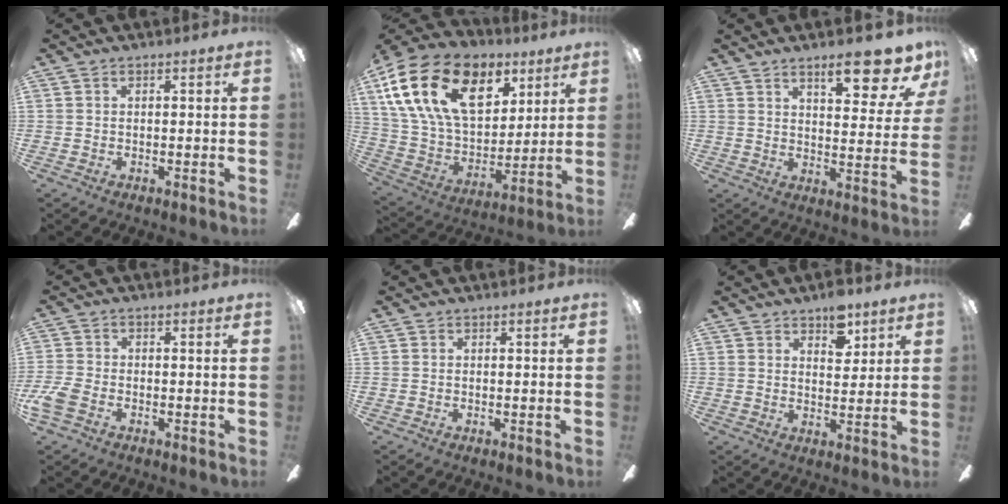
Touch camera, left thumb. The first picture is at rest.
{"total": 24.3, "force": [10.9, 15.2, 15.5], "torque": [-0.311, -0.044, 0.196]}
{"total": 13.3, "force": [9.2, 3.7, 8.9], "torque": [-0.104, -0.060, 0.146]}
{"total": 4.6, "force": [-2.1, 2.3, 3.3], "torque": [-0.077, 0.003, -0.042]}
{"total": 0.0}
{"total": 7.4, "force": [4.9, 3.8, 4.0], "torque": [-0.033, -0.024, 0.080]}